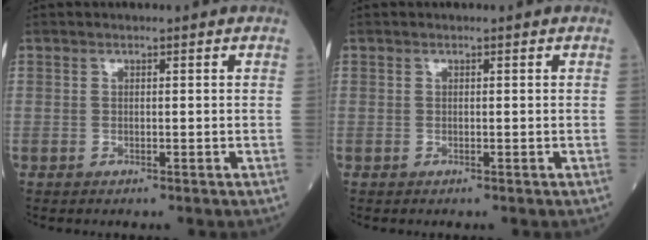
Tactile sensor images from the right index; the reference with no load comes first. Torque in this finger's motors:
{"motor_torque": [-0.26, -0.07, 0.02, -0.01]}